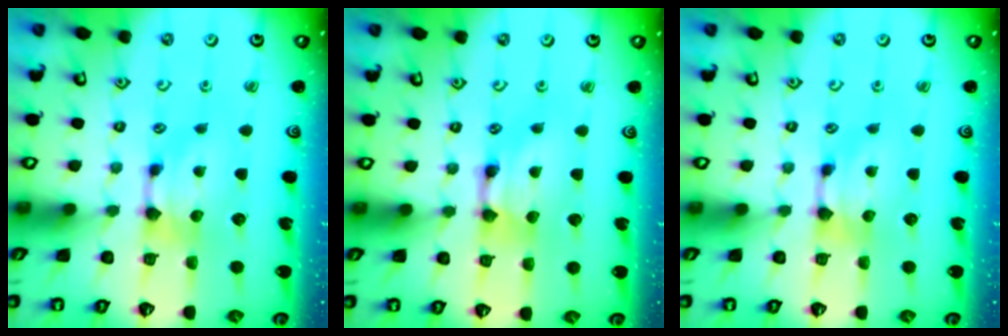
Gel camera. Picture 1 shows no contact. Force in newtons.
{"total": 2.1, "press": 2.1, "slide": 0.1}
{"total": 0.0}